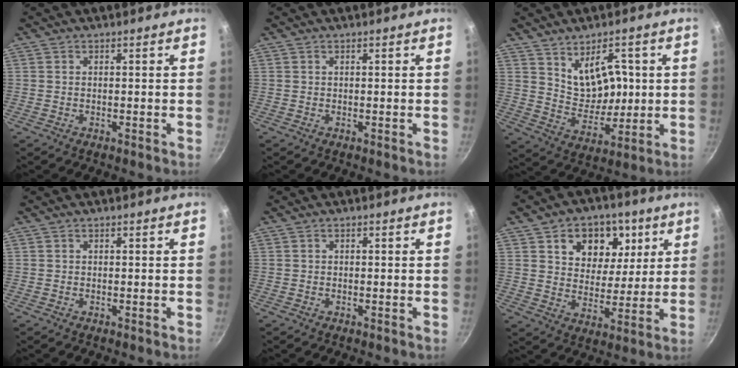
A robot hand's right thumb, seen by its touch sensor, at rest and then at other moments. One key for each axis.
{"total": 0.0}
{"total": 9.9, "fx": 2.9, "fy": 6.3, "fz": 7.1, "tx": -0.077, "ty": -0.020, "tz": 0.062}
{"total": 0.0}
{"total": 0.0}
{"total": 13.4, "fx": 5.7, "fy": 9.7, "fz": 7.2, "tx": -0.055, "ty": -0.013, "tz": 0.089}